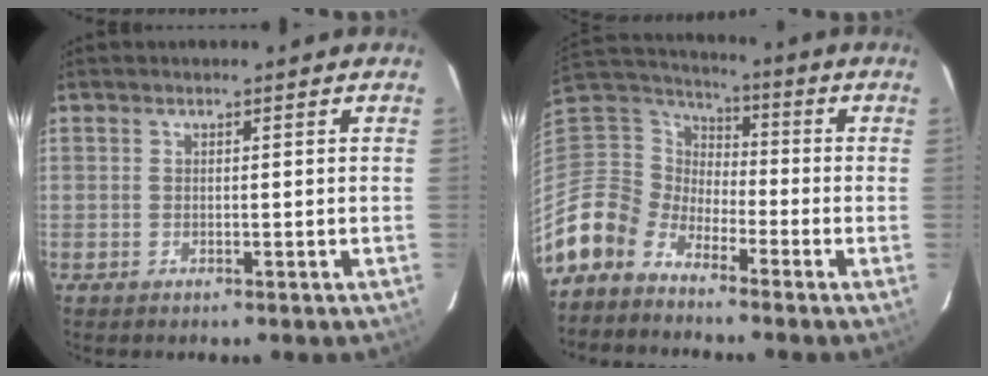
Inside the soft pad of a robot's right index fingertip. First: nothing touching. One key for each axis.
{"total": 10.5, "fx": -7.9, "fy": 6.6, "fz": 1.8, "tx": -0.063, "ty": 0.028, "tz": -0.177}